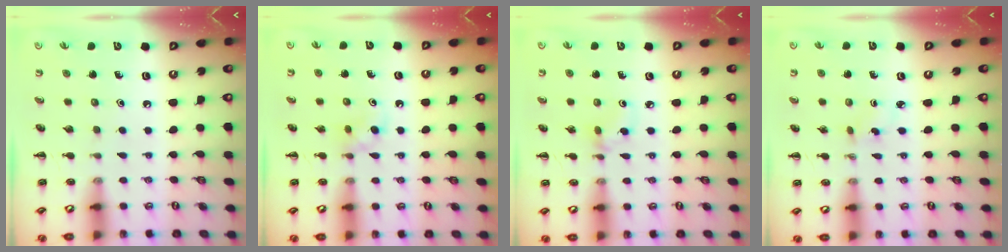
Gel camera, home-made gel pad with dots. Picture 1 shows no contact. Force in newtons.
{"total": 4.2, "press": 4.0, "slide": 1.3}
{"total": 3.5, "press": 3.2, "slide": 1.3}
{"total": 1.8, "press": 1.6, "slide": 0.7}